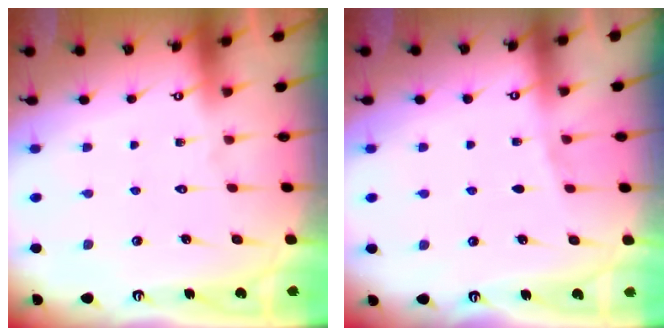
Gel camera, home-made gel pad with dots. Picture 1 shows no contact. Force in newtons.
{"total": 2.1, "press": 1.9, "slide": 0.9}